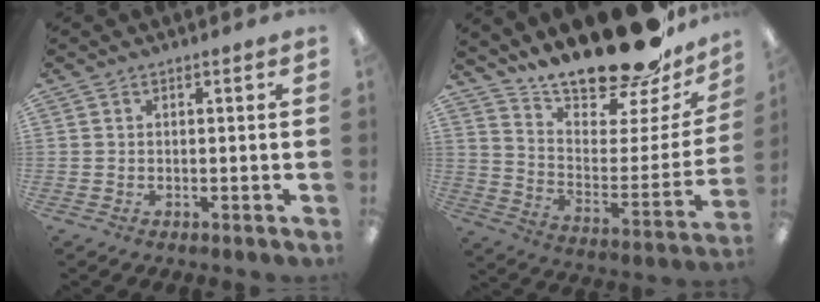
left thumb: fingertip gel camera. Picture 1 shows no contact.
{"total": 21.3, "force": [18.8, 5.6, 8.4], "torque": [-0.113, -0.151, 0.317]}